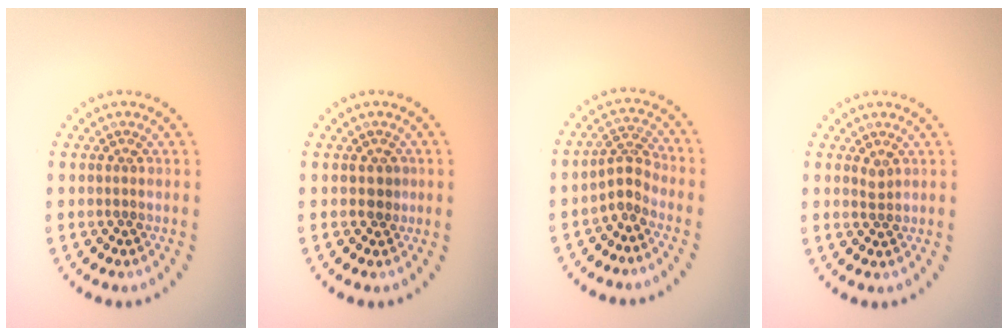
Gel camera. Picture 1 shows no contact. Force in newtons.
{"total": 1.1, "press": 0.9, "slide": 0.6}
{"total": 2.2, "press": 1.5, "slide": 1.6}
{"total": 0.9, "press": 0.8, "slide": 0.5}